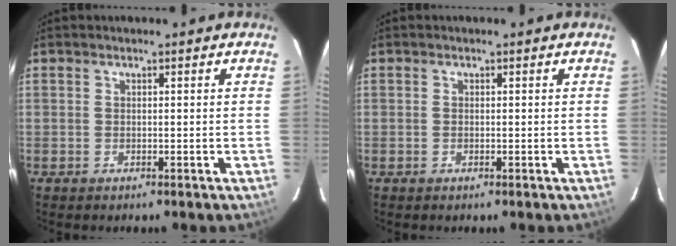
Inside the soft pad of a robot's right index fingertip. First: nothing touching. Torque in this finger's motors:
{"motor_torque": [0.38, 0.14, 0.19, 0.03]}